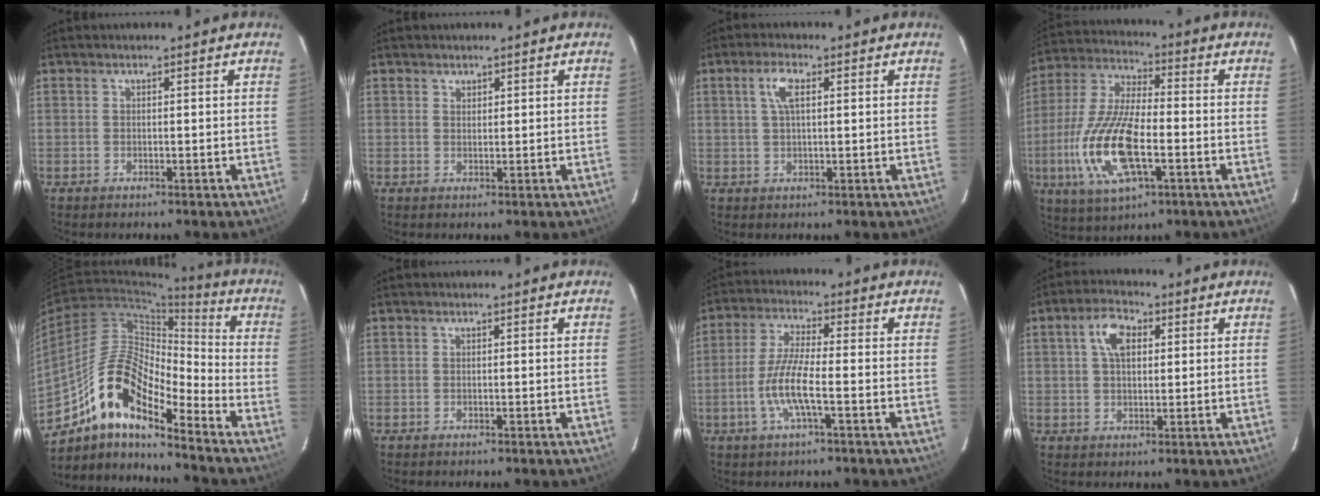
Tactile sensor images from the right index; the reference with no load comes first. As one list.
[{"total": 1.0, "force": [0.8, 0.6, 0.1], "torque": [0.000, 0.001, 0.014]}, {"total": 4.0, "force": [1.3, 1.5, 3.4], "torque": [-0.068, 0.009, 0.025]}, {"total": 17.5, "force": [-4.9, 6.7, 15.5], "torque": [-0.333, -0.011, -0.094]}, {"total": 15.3, "force": [-10.9, 4.4, 9.9], "torque": [-0.174, 0.011, -0.212]}, {"total": 0.0}, {"total": 7.9, "force": [-2.6, 0.9, 7.5], "torque": [-0.157, -0.003, -0.051]}, {"total": 6.0, "force": [1.9, 3.5, 4.5], "torque": [-0.083, 0.019, 0.035]}]